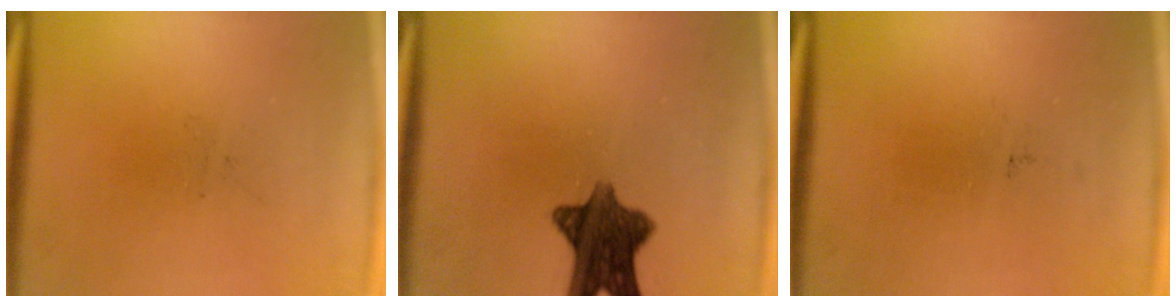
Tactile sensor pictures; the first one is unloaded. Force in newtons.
{"total": 9.9}
{"total": 0.0}